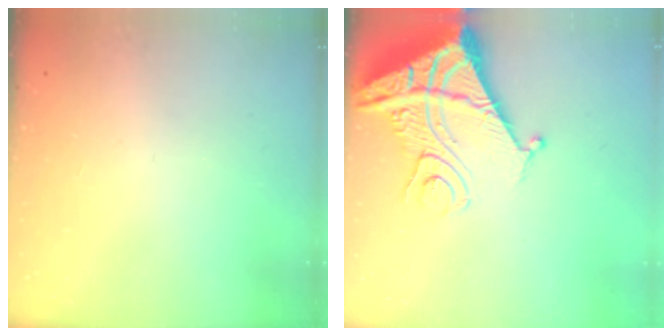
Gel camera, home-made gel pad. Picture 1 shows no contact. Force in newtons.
{"total": 14.0, "press": 13.9, "slide": 1.8}